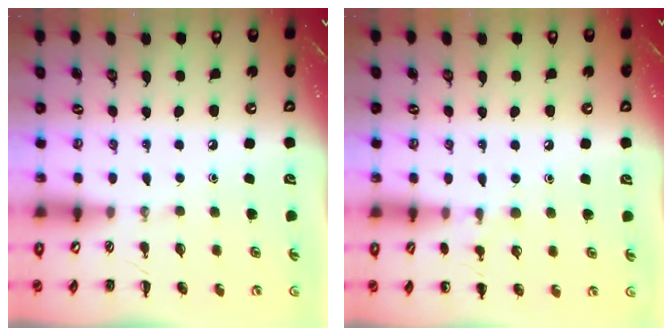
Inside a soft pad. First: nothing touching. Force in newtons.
{"total": 6.7, "press": 6.4, "slide": 2.2}